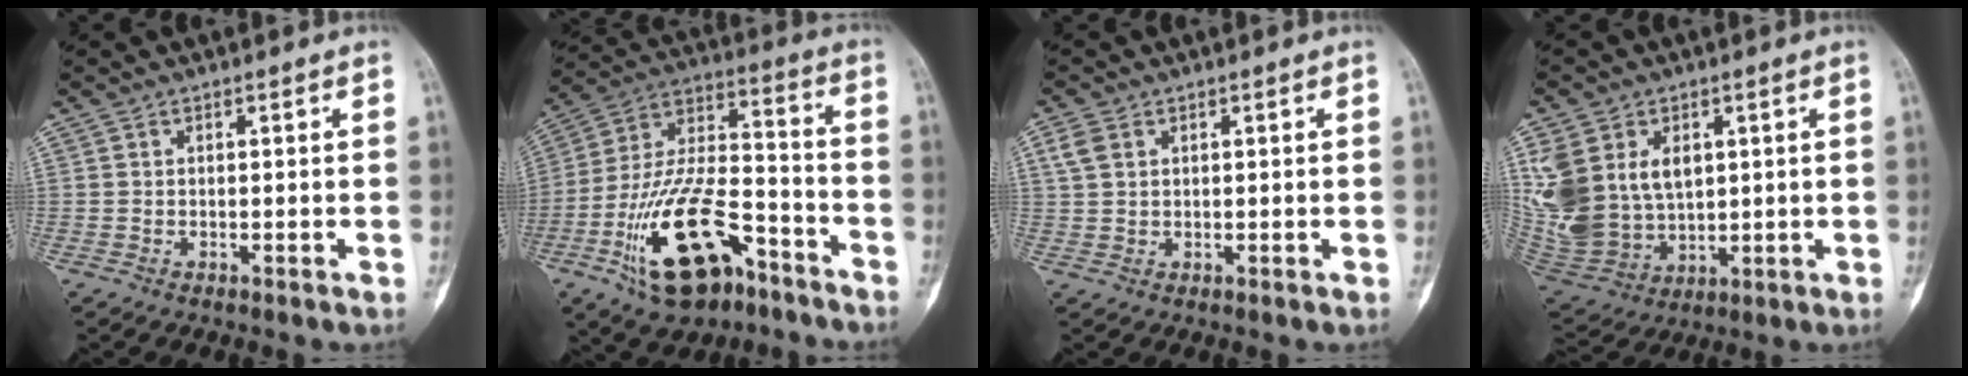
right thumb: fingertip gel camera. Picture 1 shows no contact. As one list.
[{"total": 21.2, "force": [-10.8, 10.1, 15.3], "torque": [-0.275, 0.078, -0.184]}, {"total": 3.4, "force": [1.4, 2.4, 2.0], "torque": [-0.045, 0.005, 0.034]}, {"total": 19.4, "force": [4.6, 14.3, 12.4], "torque": [-0.280, -0.004, 0.121]}]